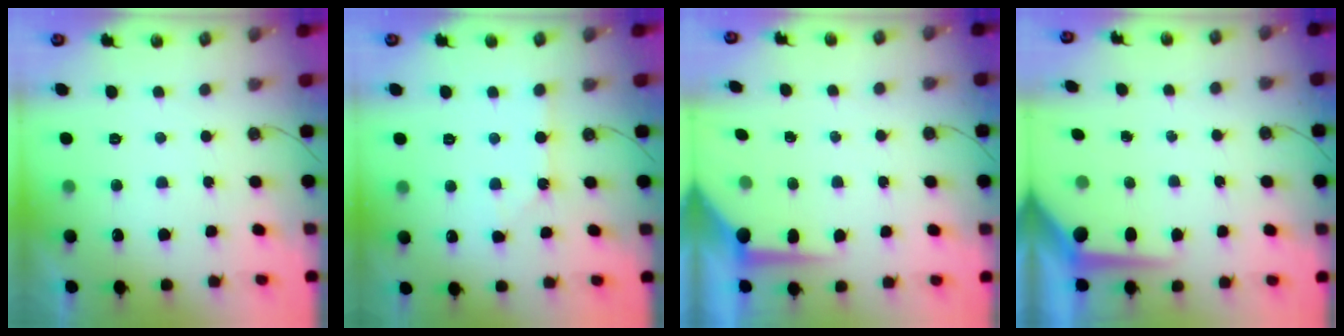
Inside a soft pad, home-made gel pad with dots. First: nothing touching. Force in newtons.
{"total": 1.1, "press": 1.1, "slide": 0.2}
{"total": 7.8, "press": 7.7, "slide": 0.6}
{"total": 7.8, "press": 7.7, "slide": 0.8}